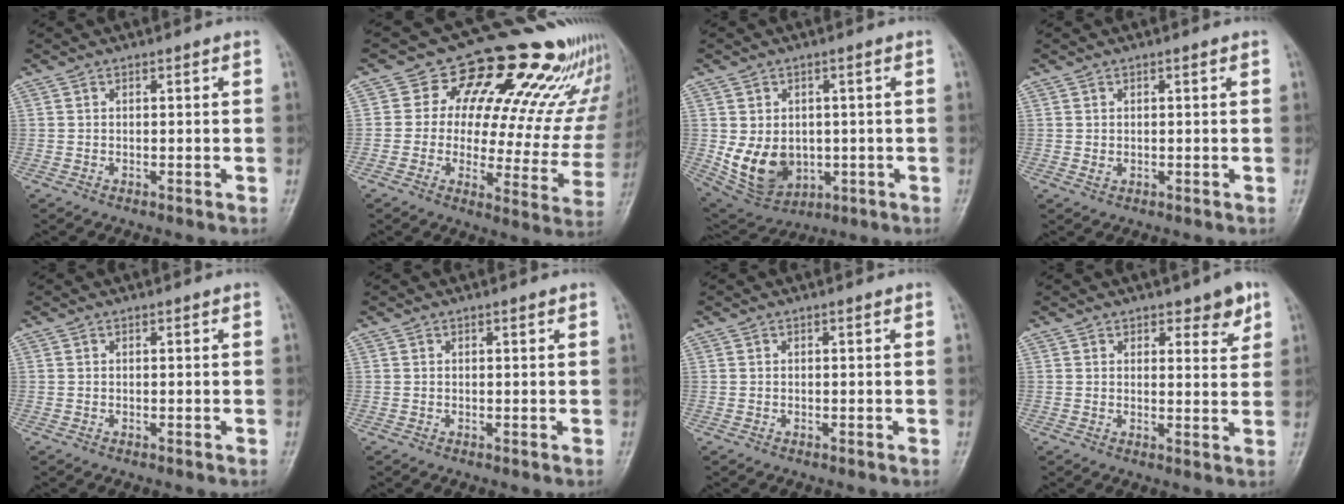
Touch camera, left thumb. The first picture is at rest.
{"total": 19.9, "force": [15.2, 8.9, 9.3], "torque": [-0.057, -0.088, 0.171]}
{"total": 10.8, "force": [-0.9, 8.4, 6.7], "torque": [-0.092, -0.007, 0.012]}
{"total": 1.4, "force": [0.3, 0.9, 1.1], "torque": [-0.015, 0.001, 0.010]}
{"total": 0.0}
{"total": 0.5, "force": [0.3, 0.1, 0.4], "torque": [-0.007, -0.001, 0.004]}
{"total": 0.0}
{"total": 4.8, "force": [3.0, 2.2, 3.1], "torque": [-0.015, -0.018, 0.037]}